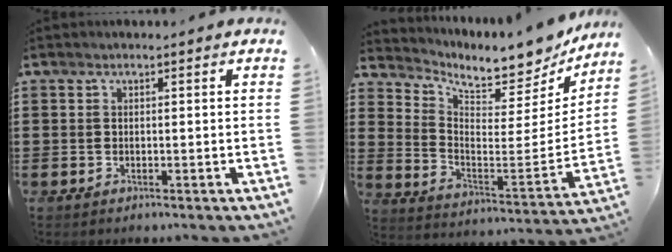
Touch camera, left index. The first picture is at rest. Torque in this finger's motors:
{"motor_torque": [2.14, 0.00, 0.11, 0.02]}